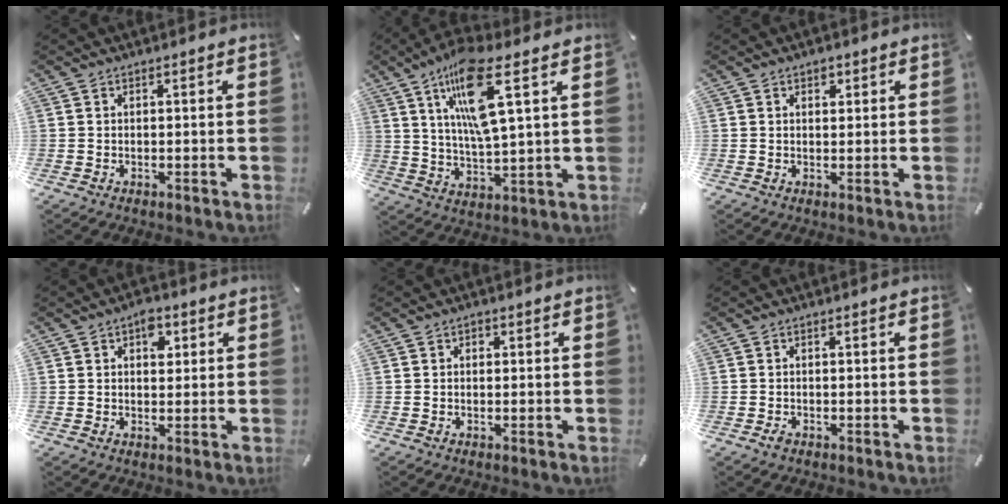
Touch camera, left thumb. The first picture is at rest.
{"total": 15.0, "force": [7.3, 3.5, 12.6], "torque": [-0.252, -0.019, 0.115]}
{"total": 1.6, "force": [0.8, 1.1, 0.8], "torque": [-0.002, -0.003, 0.012]}
{"total": 4.2, "force": [1.7, 2.7, 2.7], "torque": [-0.019, -0.008, 0.021]}
{"total": 0.8, "force": [0.1, 0.7, 0.3], "torque": [-0.006, 0.006, 0.001]}
{"total": 0.9, "force": [-0.5, 0.4, 0.5], "torque": [-0.012, 0.000, -0.010]}